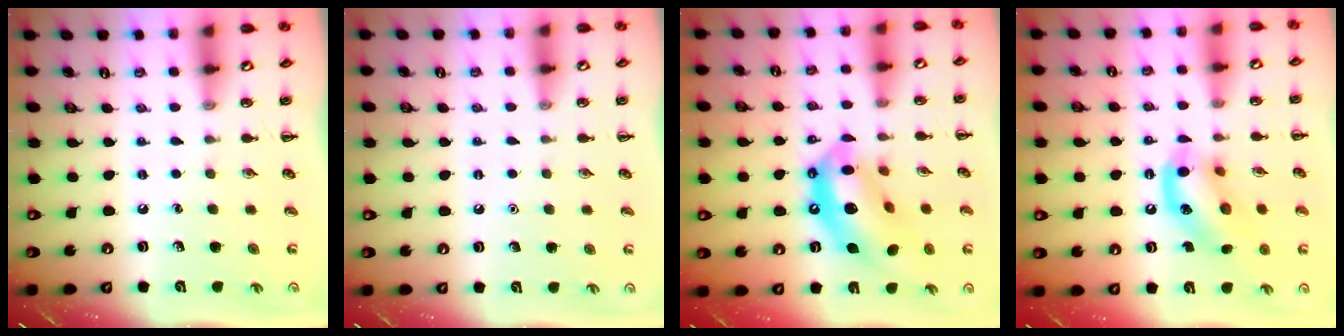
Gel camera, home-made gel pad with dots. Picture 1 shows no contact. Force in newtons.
{"total": 1.5, "press": 1.5, "slide": 0.1}
{"total": 16.3, "press": 15.7, "slide": 4.3}
{"total": 14.2, "press": 13.9, "slide": 2.4}